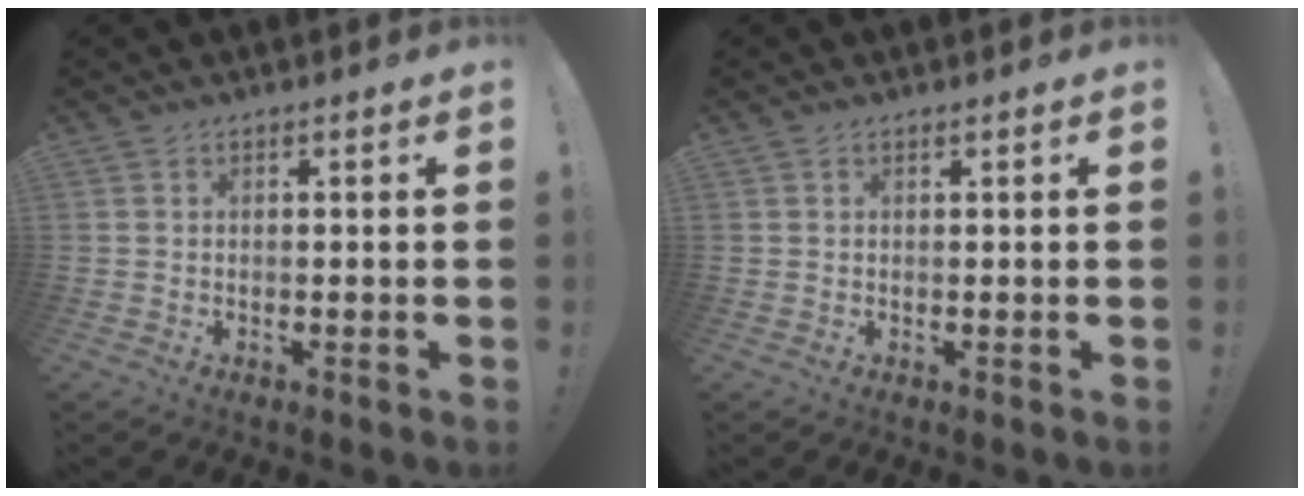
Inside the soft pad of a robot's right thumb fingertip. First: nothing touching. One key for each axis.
{"total": 0.0}